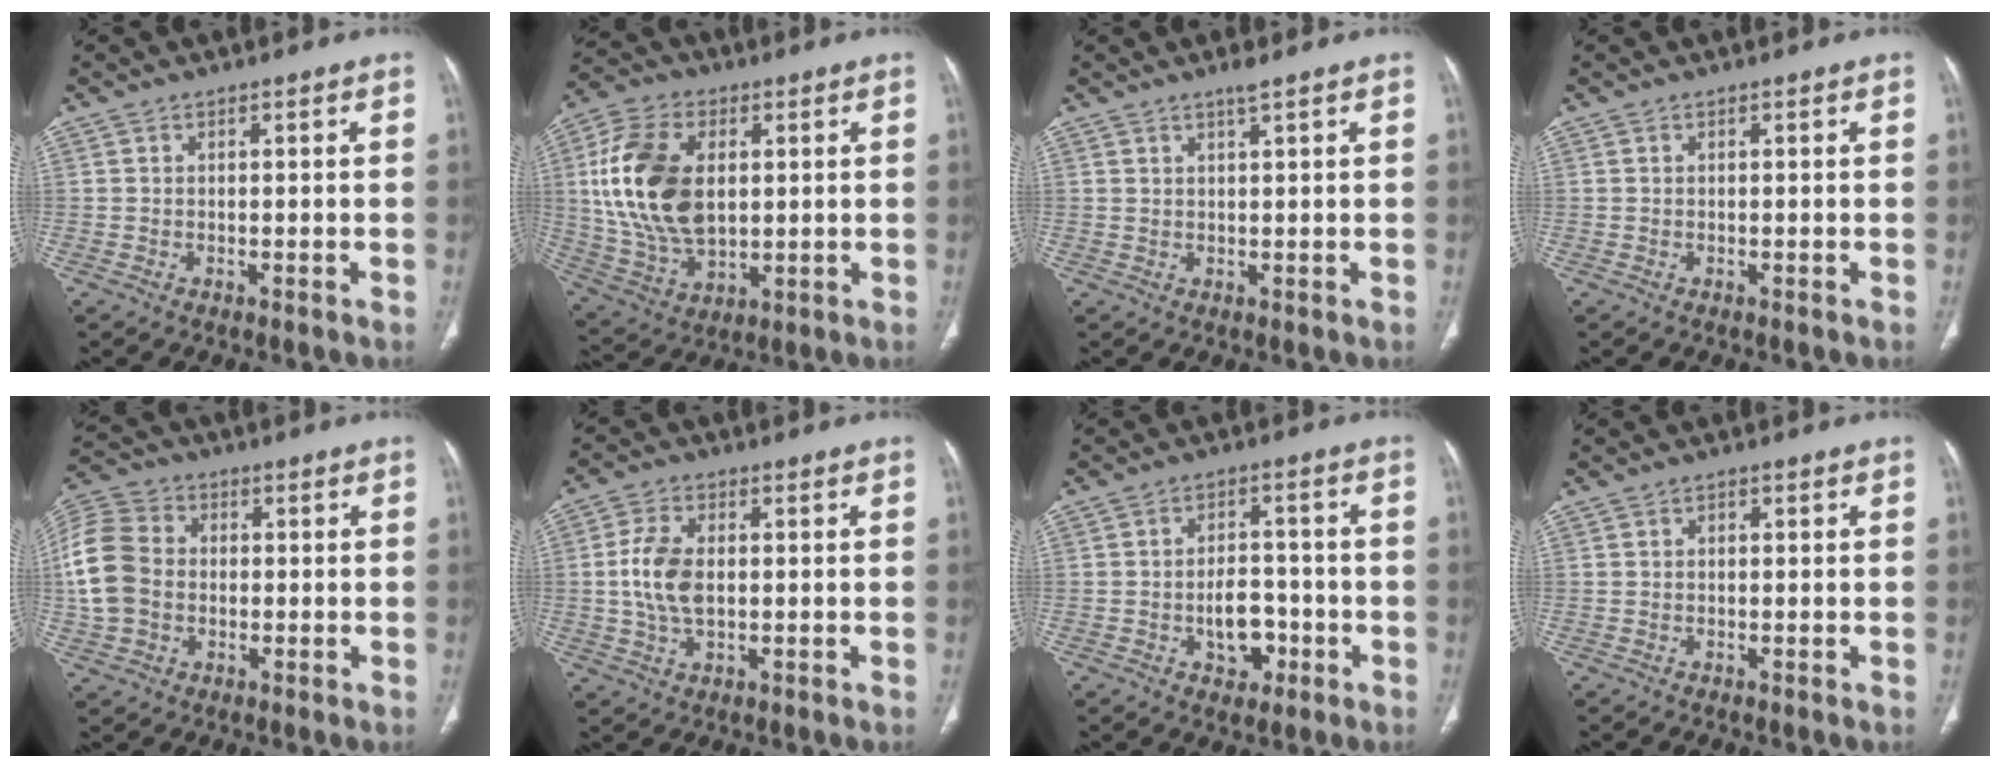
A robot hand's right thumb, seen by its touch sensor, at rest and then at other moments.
{"total": 19.0, "force": [2.9, 11.8, 14.6], "torque": [-0.275, -0.005, 0.061]}
{"total": 1.8, "force": [1.3, 0.0, 1.1], "torque": [-0.016, -0.005, 0.026]}
{"total": 0.0}
{"total": 13.1, "force": [-0.4, 10.5, 7.9], "torque": [-0.150, 0.029, -0.015]}
{"total": 8.2, "force": [0.1, 4.9, 6.6], "torque": [-0.131, 0.006, 0.001]}
{"total": 7.0, "force": [-2.3, 4.7, 4.6], "torque": [-0.039, 0.025, -0.033]}
{"total": 0.8, "force": [0.2, 0.6, 0.5], "torque": [0.002, 0.004, 0.000]}